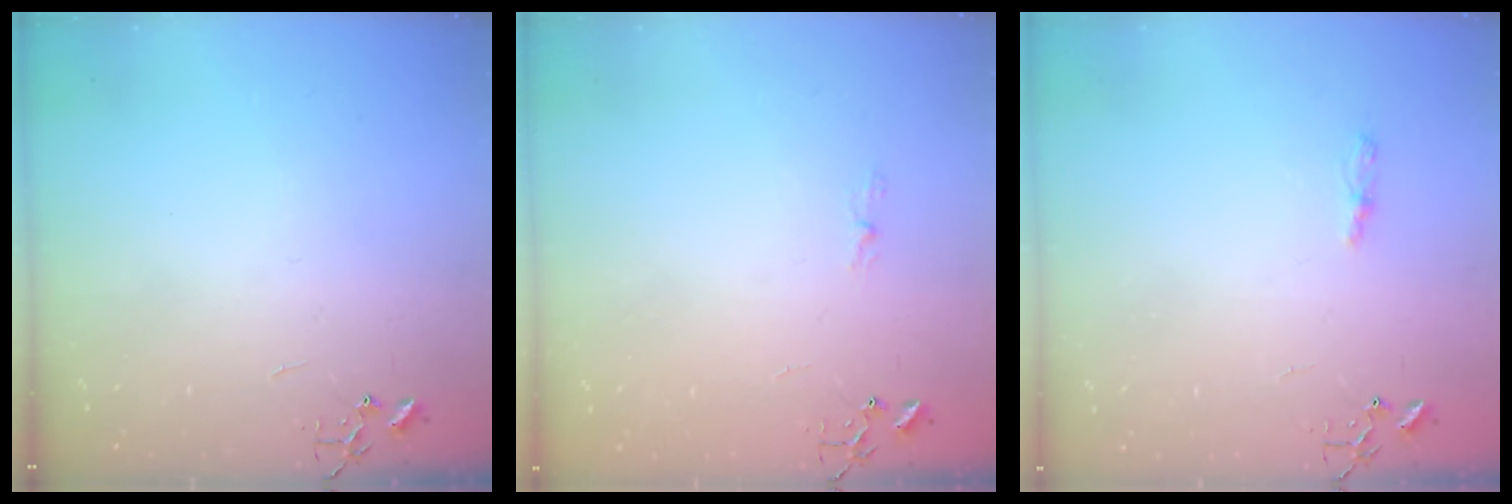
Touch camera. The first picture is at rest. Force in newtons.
{"total": 3.5, "press": 3.5, "slide": 0.3}
{"total": 4.2, "press": 4.1, "slide": 0.5}